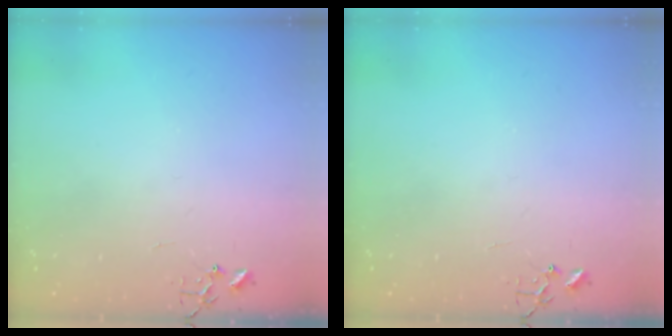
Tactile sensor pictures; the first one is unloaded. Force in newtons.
{"total": 0.0}